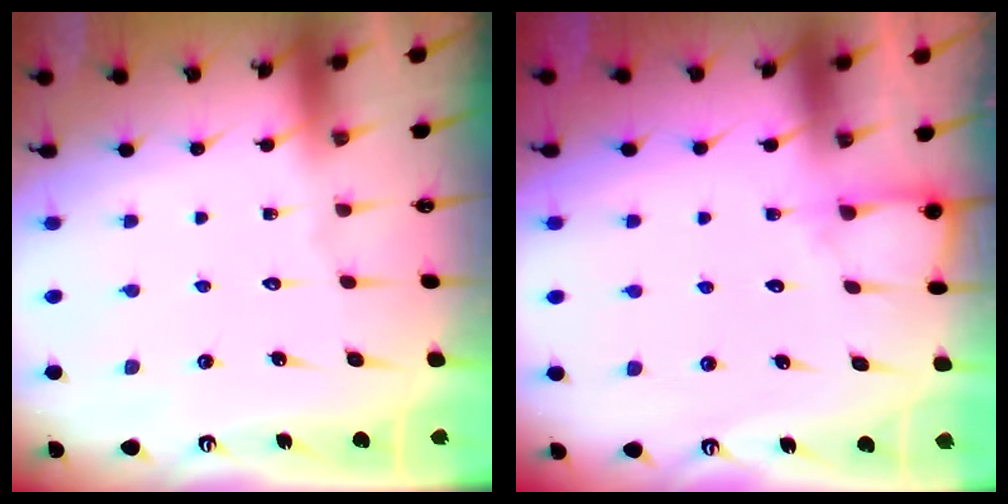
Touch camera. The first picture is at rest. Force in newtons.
{"total": 5.7, "press": 5.7, "slide": 0.4}